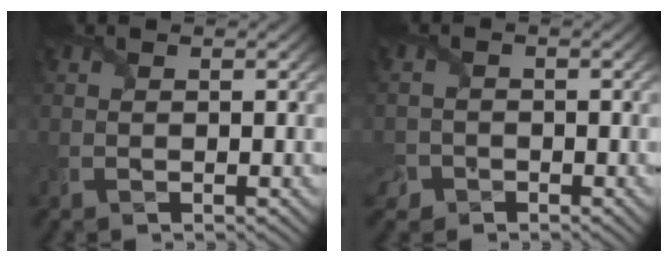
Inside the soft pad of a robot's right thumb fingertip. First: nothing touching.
{"total": 2.5, "force": [-1.5, 1.9, 0.5], "torque": [-0.013, -0.004, -0.035]}